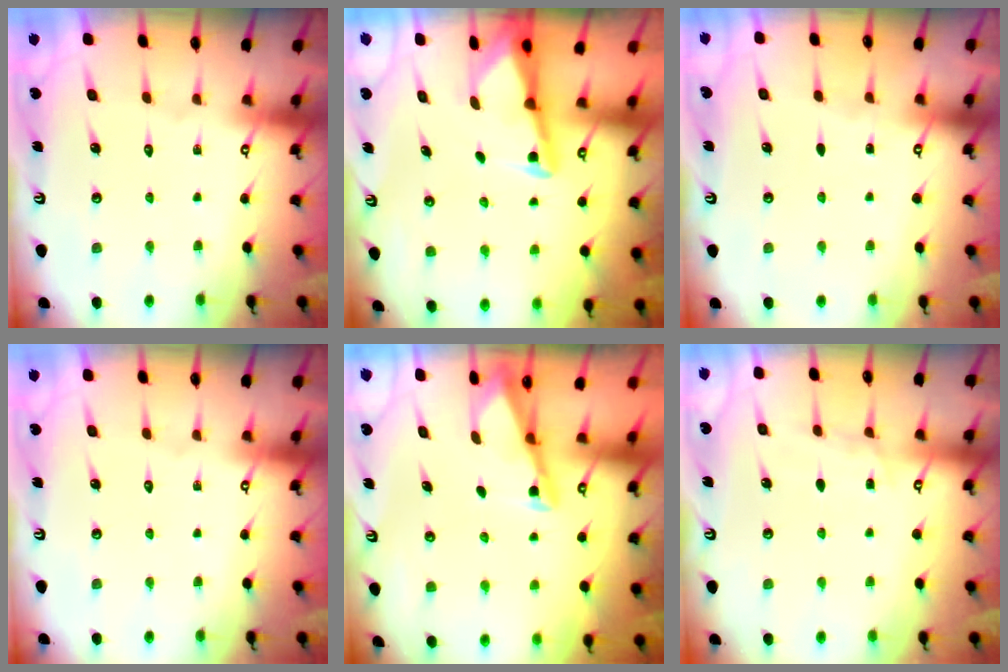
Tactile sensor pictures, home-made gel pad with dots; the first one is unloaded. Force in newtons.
{"total": 3.2, "press": 3.2, "slide": 0.4}
{"total": 3.1, "press": 3.0, "slide": 0.5}
{"total": 0.0}
{"total": 2.9, "press": 2.9, "slide": 0.3}
{"total": 4.9, "press": 4.9, "slide": 0.6}